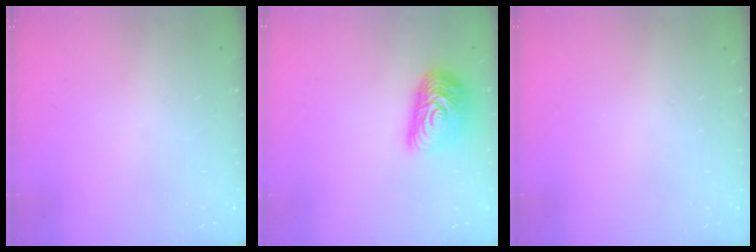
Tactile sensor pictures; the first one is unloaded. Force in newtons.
{"total": 14.0, "press": 14.0, "slide": 0.8}
{"total": 0.0}